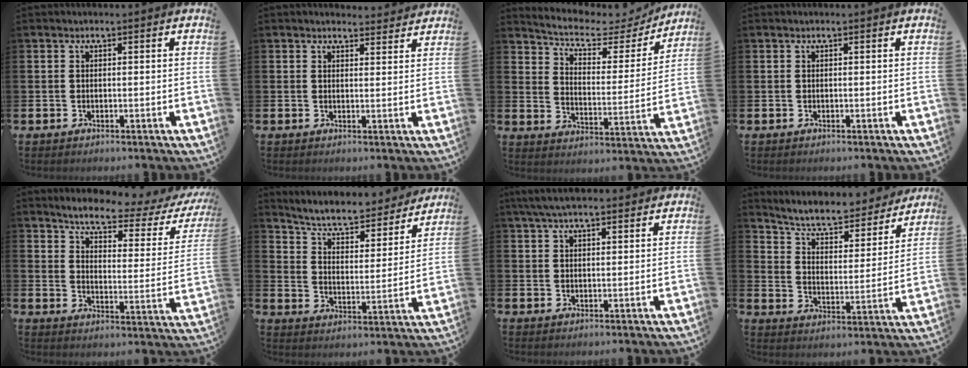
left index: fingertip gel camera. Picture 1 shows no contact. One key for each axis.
{"total": 2.4, "fx": 2.3, "fy": 0.6, "fz": 0.0, "tx": 0.003, "ty": -0.011, "tz": 0.040}
{"total": 6.2, "fx": 5.5, "fy": 2.2, "fz": 1.9, "tx": -0.062, "ty": -0.042, "tz": 0.087}
{"total": 0.0}
{"total": 5.9, "fx": 5.1, "fy": 1.2, "fz": 2.7, "tx": -0.071, "ty": -0.035, "tz": 0.078}
{"total": 6.9, "fx": 6.3, "fy": 1.7, "fz": 2.3, "tx": -0.073, "ty": -0.049, "tz": 0.103}
{"total": 4.7, "fx": 4.1, "fy": 1.1, "fz": 2.0, "tx": -0.047, "ty": -0.008, "tz": 0.076}
{"total": 7.3, "fx": 6.7, "fy": 1.8, "fz": 2.3, "tx": -0.075, "ty": -0.051, "tz": 0.110}